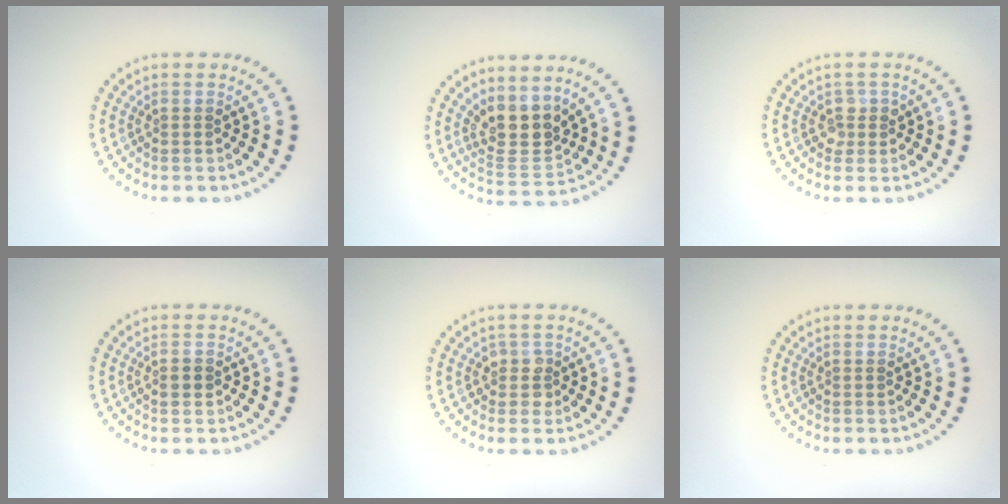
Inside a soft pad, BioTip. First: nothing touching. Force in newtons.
{"total": 4.0, "press": 3.5, "slide": 1.9}
{"total": 1.4, "press": 1.2, "slide": 0.7}
{"total": 1.4, "press": 1.4, "slide": 0.1}
{"total": 1.6, "press": 1.4, "slide": 0.7}
{"total": 0.0}